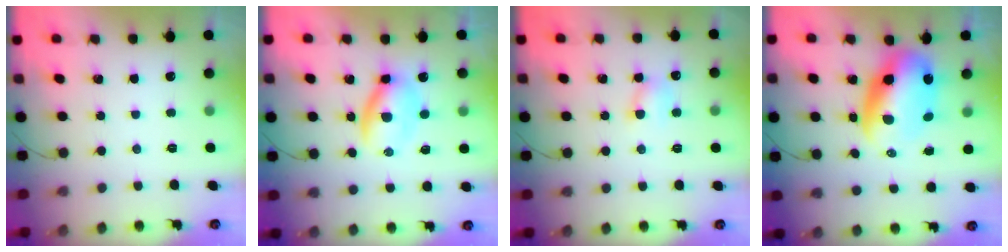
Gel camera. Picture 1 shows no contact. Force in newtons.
{"total": 6.0, "press": 5.9, "slide": 1.0}
{"total": 5.3, "press": 5.2, "slide": 0.7}
{"total": 10.7, "press": 10.6, "slide": 1.5}